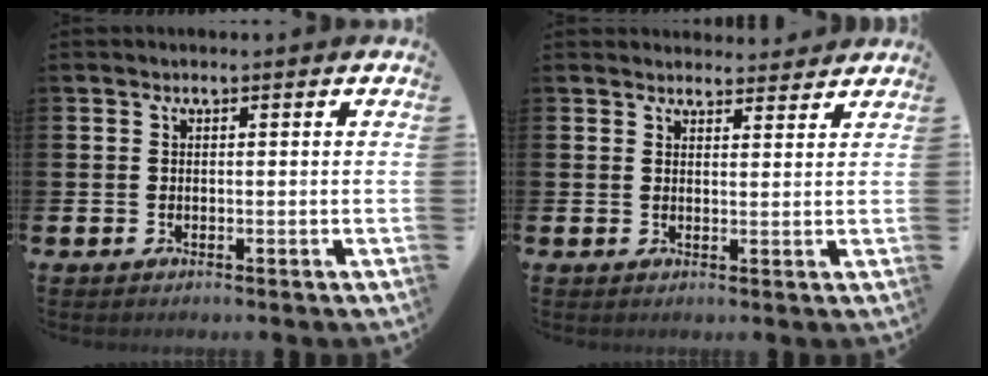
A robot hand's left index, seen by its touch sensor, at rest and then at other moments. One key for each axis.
{"total": 2.9, "fx": 2.8, "fy": 0.5, "fz": -0.1, "tx": 0.009, "ty": -0.019, "tz": 0.048}